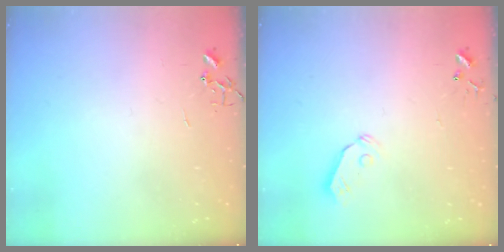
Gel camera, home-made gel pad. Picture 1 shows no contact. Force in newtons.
{"total": 5.0, "press": 5.0, "slide": 0.3}